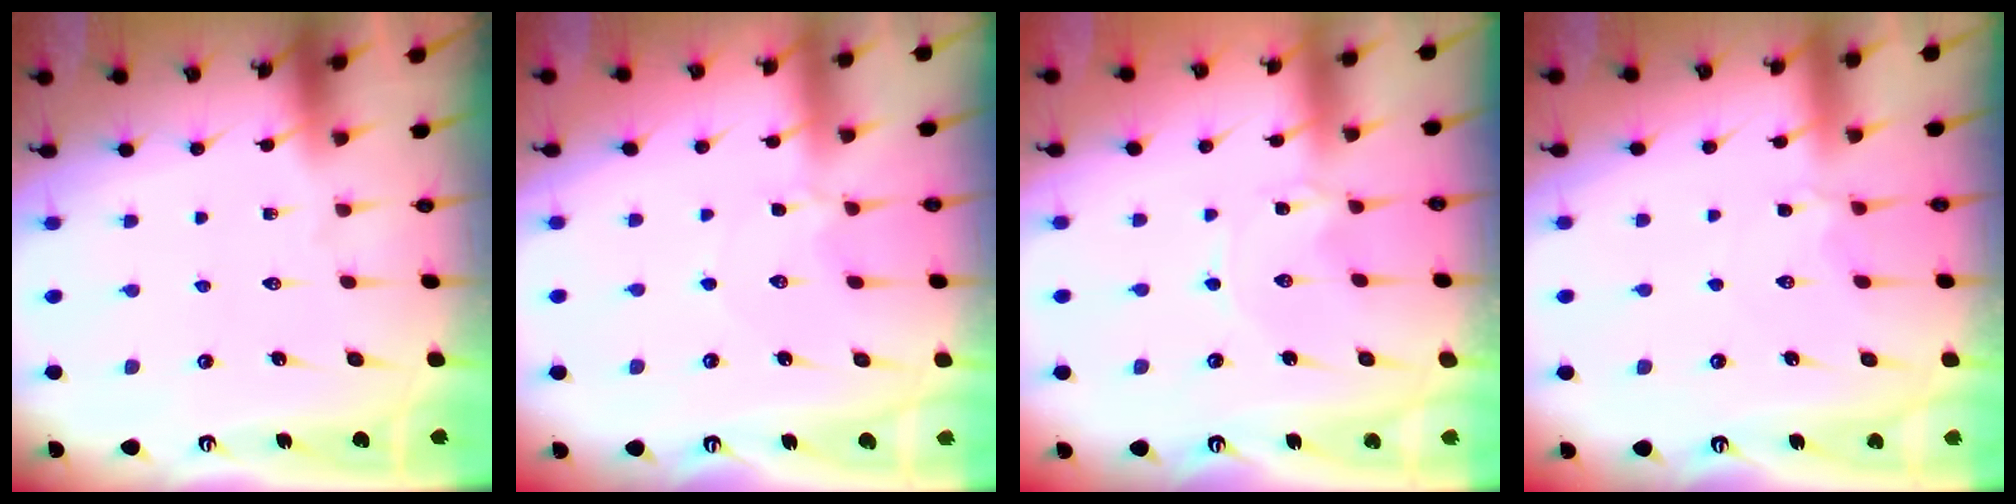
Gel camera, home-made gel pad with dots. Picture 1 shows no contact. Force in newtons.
{"total": 2.2, "press": 2.1, "slide": 0.3}
{"total": 0.0}
{"total": 2.7, "press": 2.6, "slide": 0.5}